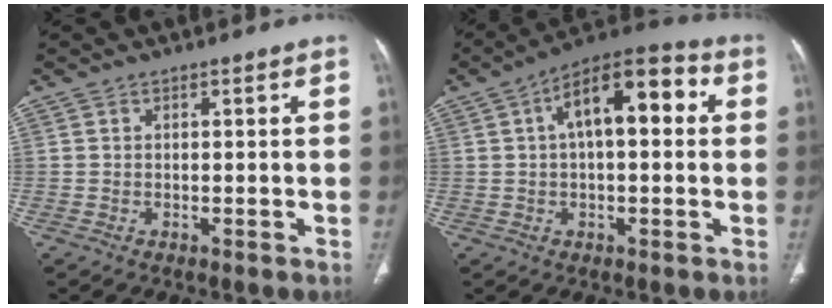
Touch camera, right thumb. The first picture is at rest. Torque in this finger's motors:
{"motor_torque": [1.05, 3.96, 1.44, -0.24, 0.11]}